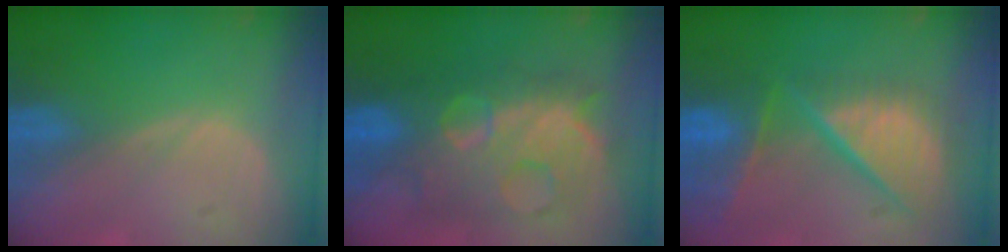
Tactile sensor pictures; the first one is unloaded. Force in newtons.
{"total": 12.2, "press": 12.1, "slide": 1.3}
{"total": 12.1, "press": 9.9, "slide": 7.0}